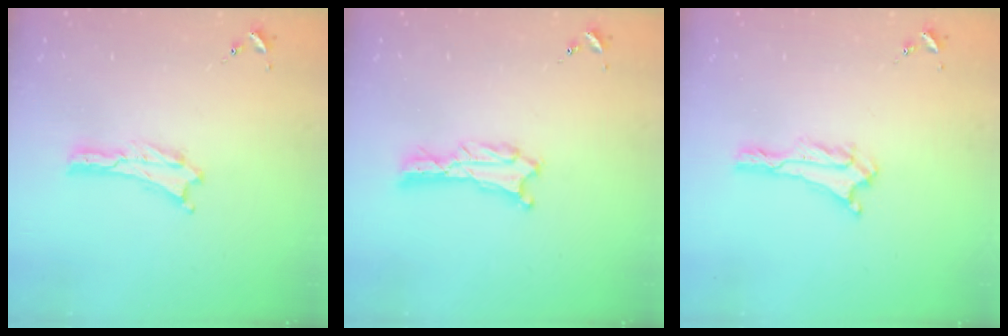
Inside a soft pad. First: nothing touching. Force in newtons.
{"total": 0.7, "press": 0.7, "slide": 0.1}
{"total": 0.6, "press": 0.6, "slide": 0.1}